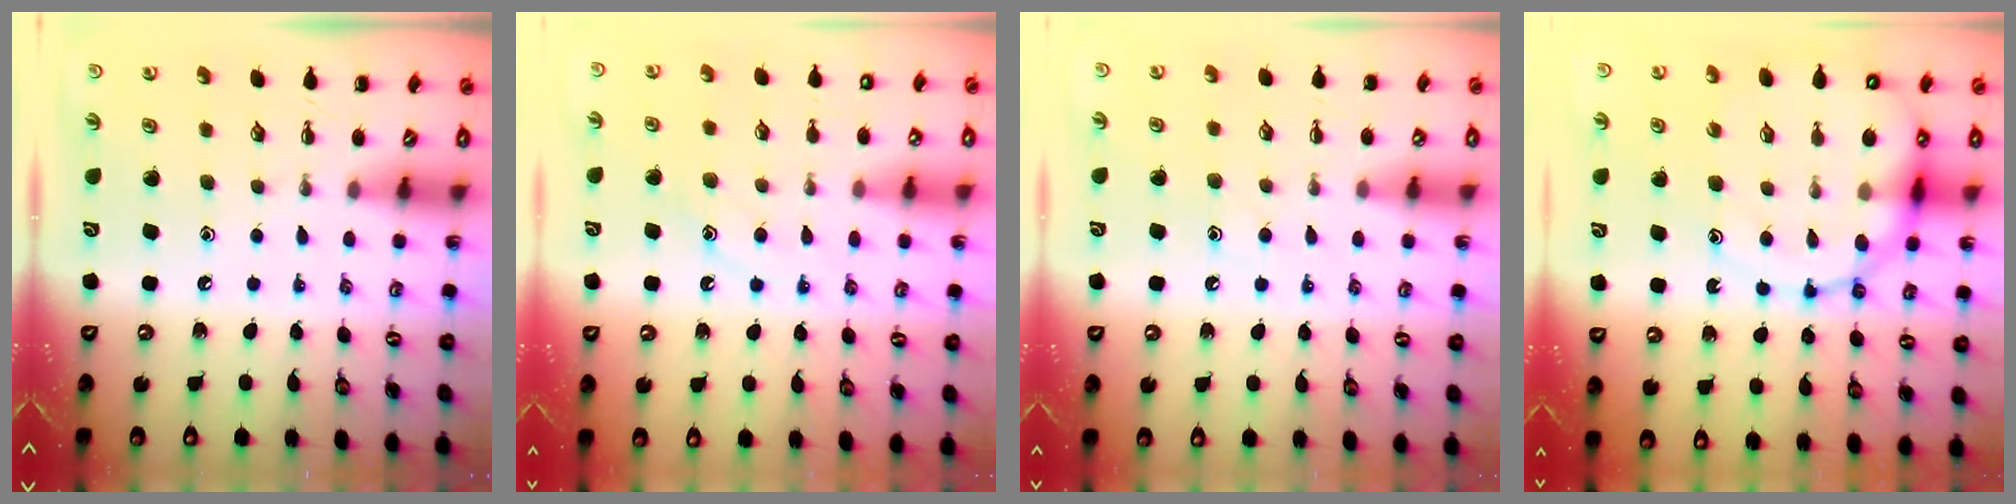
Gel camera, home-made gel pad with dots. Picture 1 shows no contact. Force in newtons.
{"total": 10.6, "press": 10.6, "slide": 1.3}
{"total": 6.0, "press": 5.9, "slide": 1.2}
{"total": 16.5, "press": 16.0, "slide": 3.7}